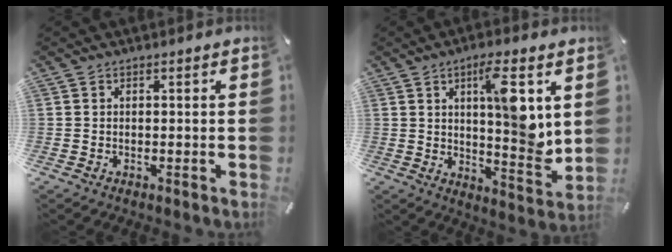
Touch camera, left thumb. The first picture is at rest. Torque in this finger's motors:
{"motor_torque": [2.20, 2.77, 0.43, -0.20, 0.20]}